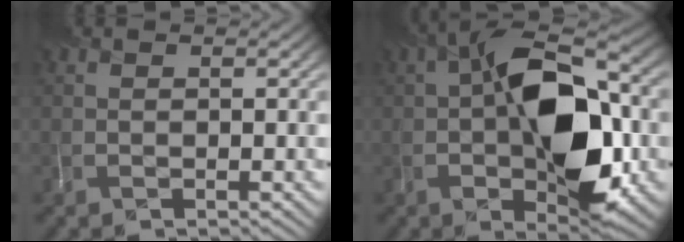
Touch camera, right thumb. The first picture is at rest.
{"total": 14.0, "force": [-1.8, 7.1, 12.0], "torque": [-0.195, 0.004, -0.031]}